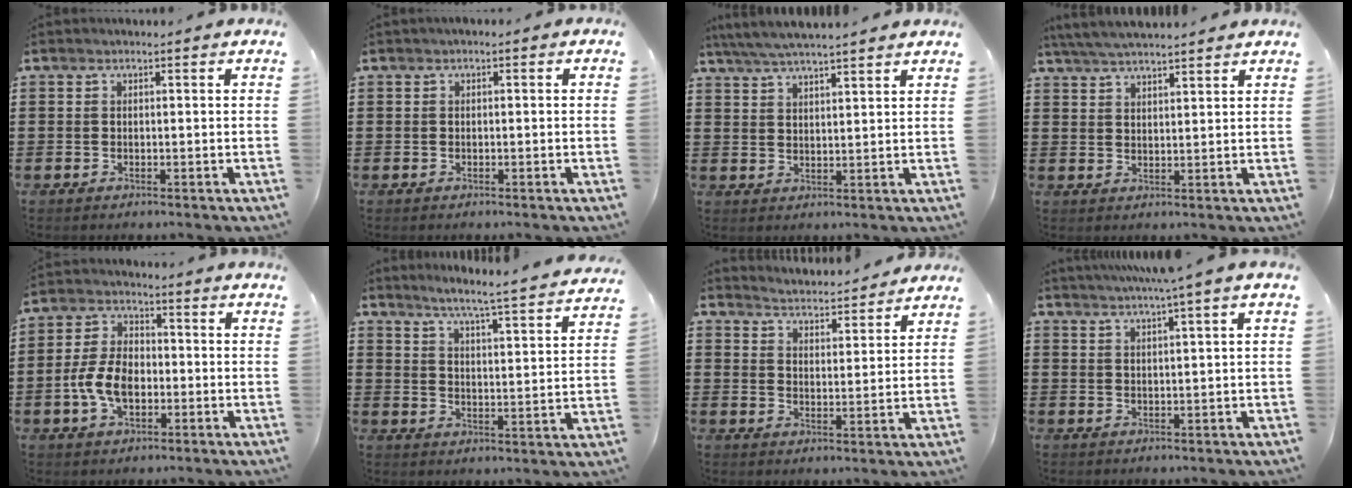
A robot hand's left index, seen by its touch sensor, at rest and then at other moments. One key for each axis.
{"total": 0.6, "fx": -0.4, "fy": 0.2, "fz": 0.3, "tx": -0.008, "ty": -0.001, "tz": -0.008}
{"total": 4.6, "fx": 4.2, "fy": -0.1, "fz": 1.9, "tx": -0.049, "ty": -0.014, "tz": 0.074}
{"total": 4.2, "fx": 3.9, "fy": 0.1, "fz": 1.4, "tx": -0.039, "ty": -0.007, "tz": 0.071}
{"total": 7.7, "fx": -2.0, "fy": 4.6, "fz": 5.8, "tx": -0.136, "ty": 0.005, "tz": -0.043}
{"total": 5.5, "fx": 5.0, "fy": -1.1, "fz": 2.0, "tx": -0.061, "ty": -0.045, "tz": 0.078}
{"total": 3.7, "fx": 3.7, "fy": -0.2, "fz": -0.1, "tx": -0.017, "ty": -0.025, "tz": 0.062}
{"total": 3.0, "fx": 1.9, "fy": -0.8, "fz": 2.2, "tx": -0.045, "ty": -0.003, "tz": 0.030}